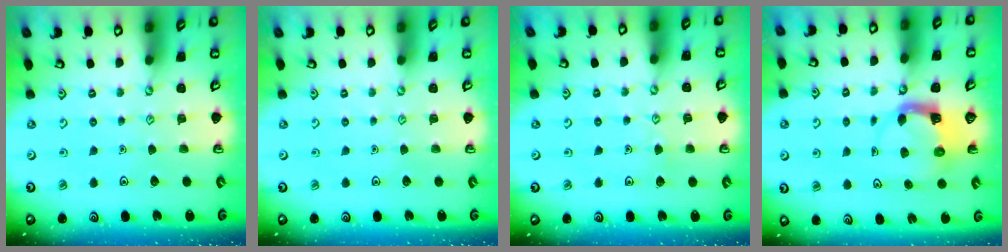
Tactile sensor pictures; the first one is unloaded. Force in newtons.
{"total": 0.0}
{"total": 3.5, "press": 3.5, "slide": 0.4}
{"total": 3.9, "press": 3.9, "slide": 0.6}